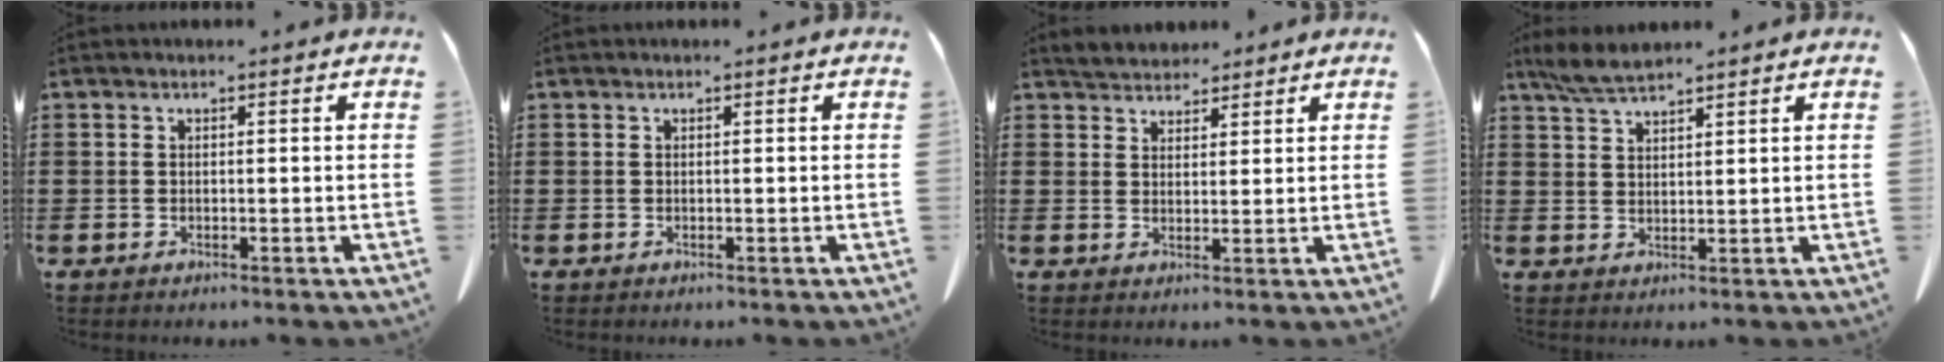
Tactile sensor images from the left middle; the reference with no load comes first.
{"total": 0.0}
{"total": 2.9, "force": [2.8, 0.8, 0.0], "torque": [-0.009, -0.002, 0.055]}
{"total": 3.9, "force": [3.3, 0.5, 1.9], "torque": [-0.048, -0.007, 0.064]}